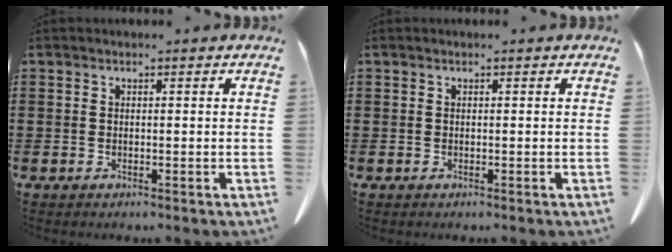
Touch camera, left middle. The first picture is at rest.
{"total": 0.0}